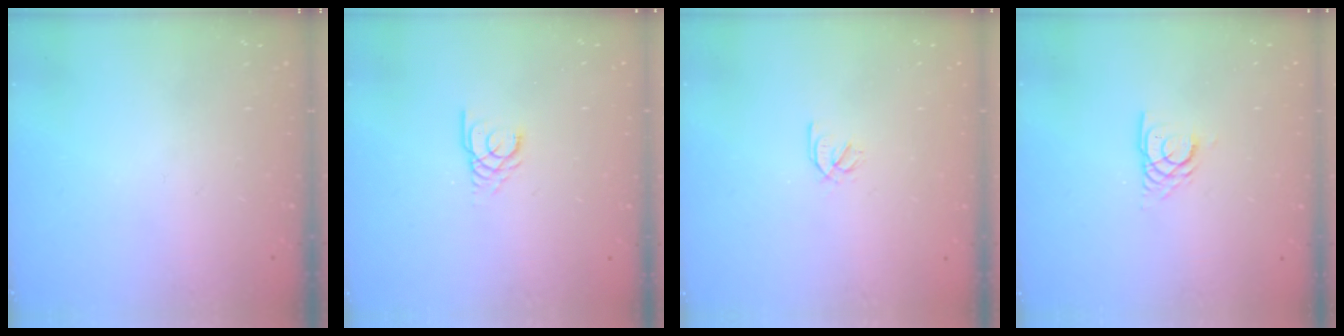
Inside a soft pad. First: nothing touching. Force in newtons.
{"total": 3.0, "press": 3.0, "slide": 0.3}
{"total": 2.1, "press": 2.0, "slide": 0.7}
{"total": 5.0, "press": 5.0, "slide": 0.5}